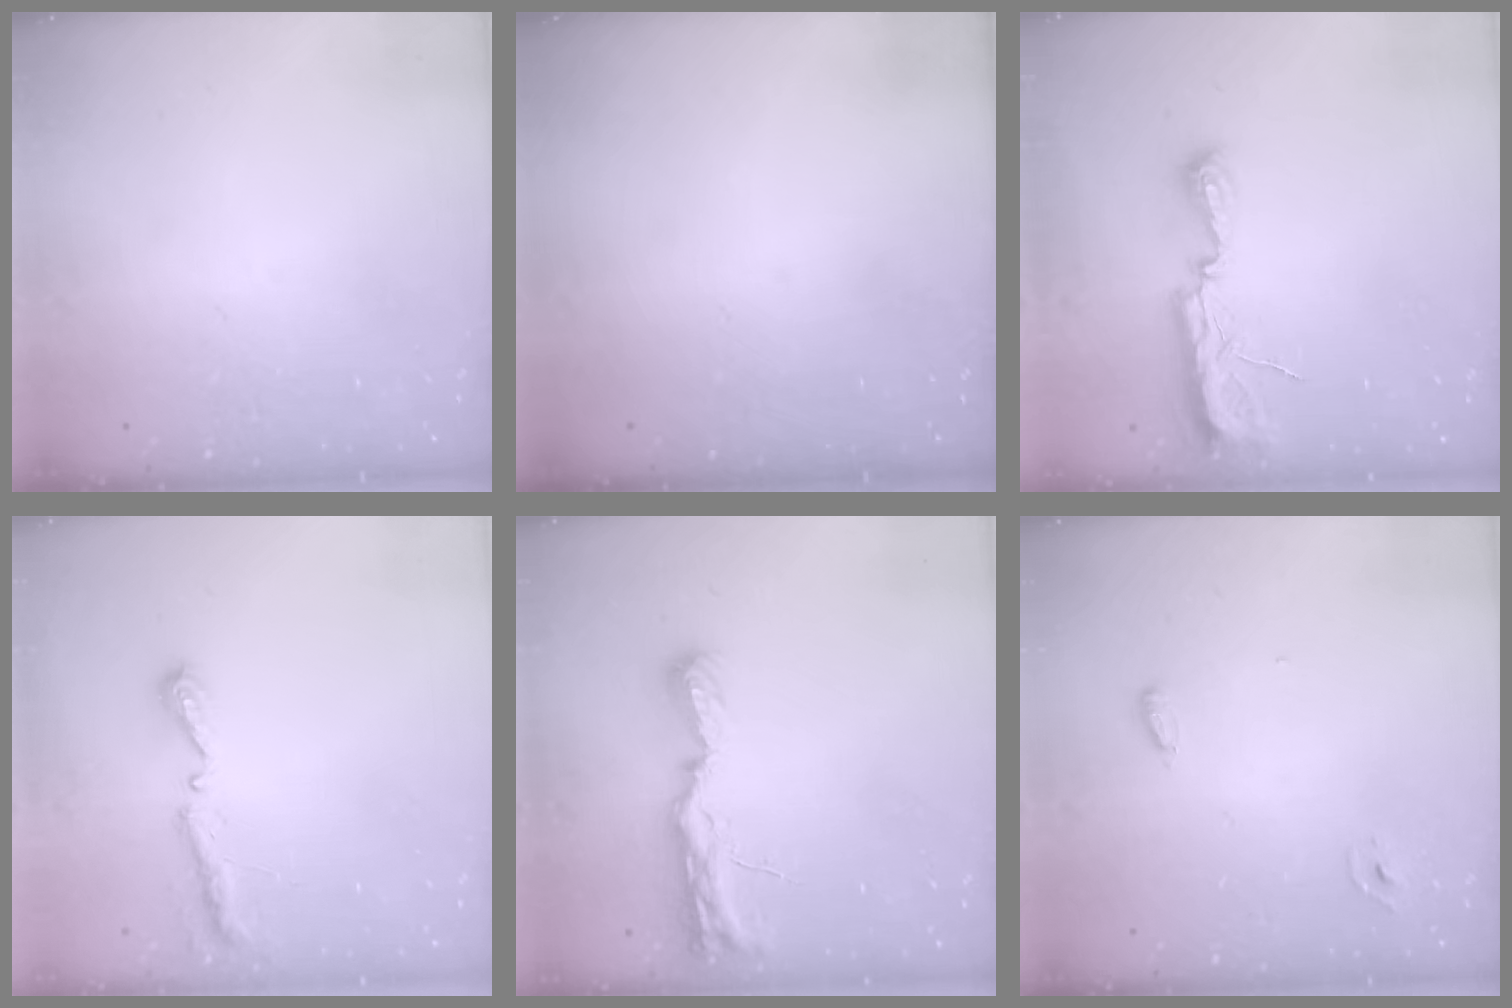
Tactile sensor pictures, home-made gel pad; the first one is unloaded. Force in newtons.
{"total": 0.0}
{"total": 8.1, "press": 8.0, "slide": 0.8}
{"total": 5.1, "press": 5.0, "slide": 0.6}
{"total": 8.3, "press": 8.2, "slide": 0.8}
{"total": 3.5, "press": 3.2, "slide": 1.4}